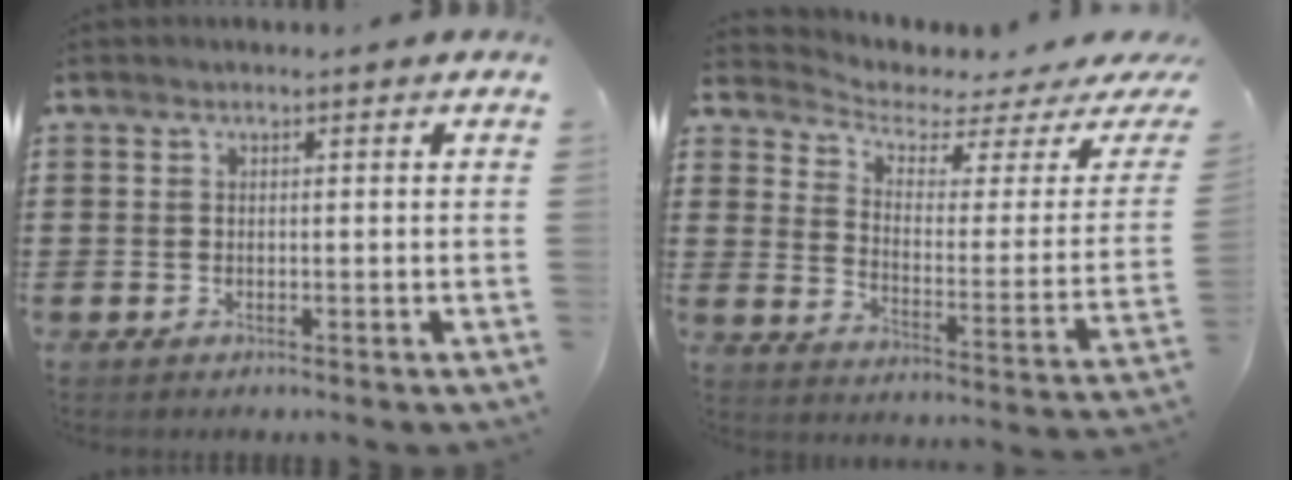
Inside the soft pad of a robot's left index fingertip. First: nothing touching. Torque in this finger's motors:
{"motor_torque": [-0.84, -1.30, 0.07, -0.01]}